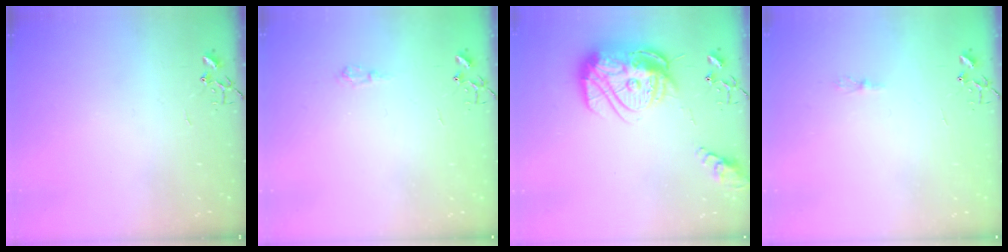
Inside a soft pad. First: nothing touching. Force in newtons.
{"total": 5.8, "press": 5.8, "slide": 0.7}
{"total": 18.8, "press": 18.8, "slide": 1.8}
{"total": 4.7, "press": 4.6, "slide": 0.6}